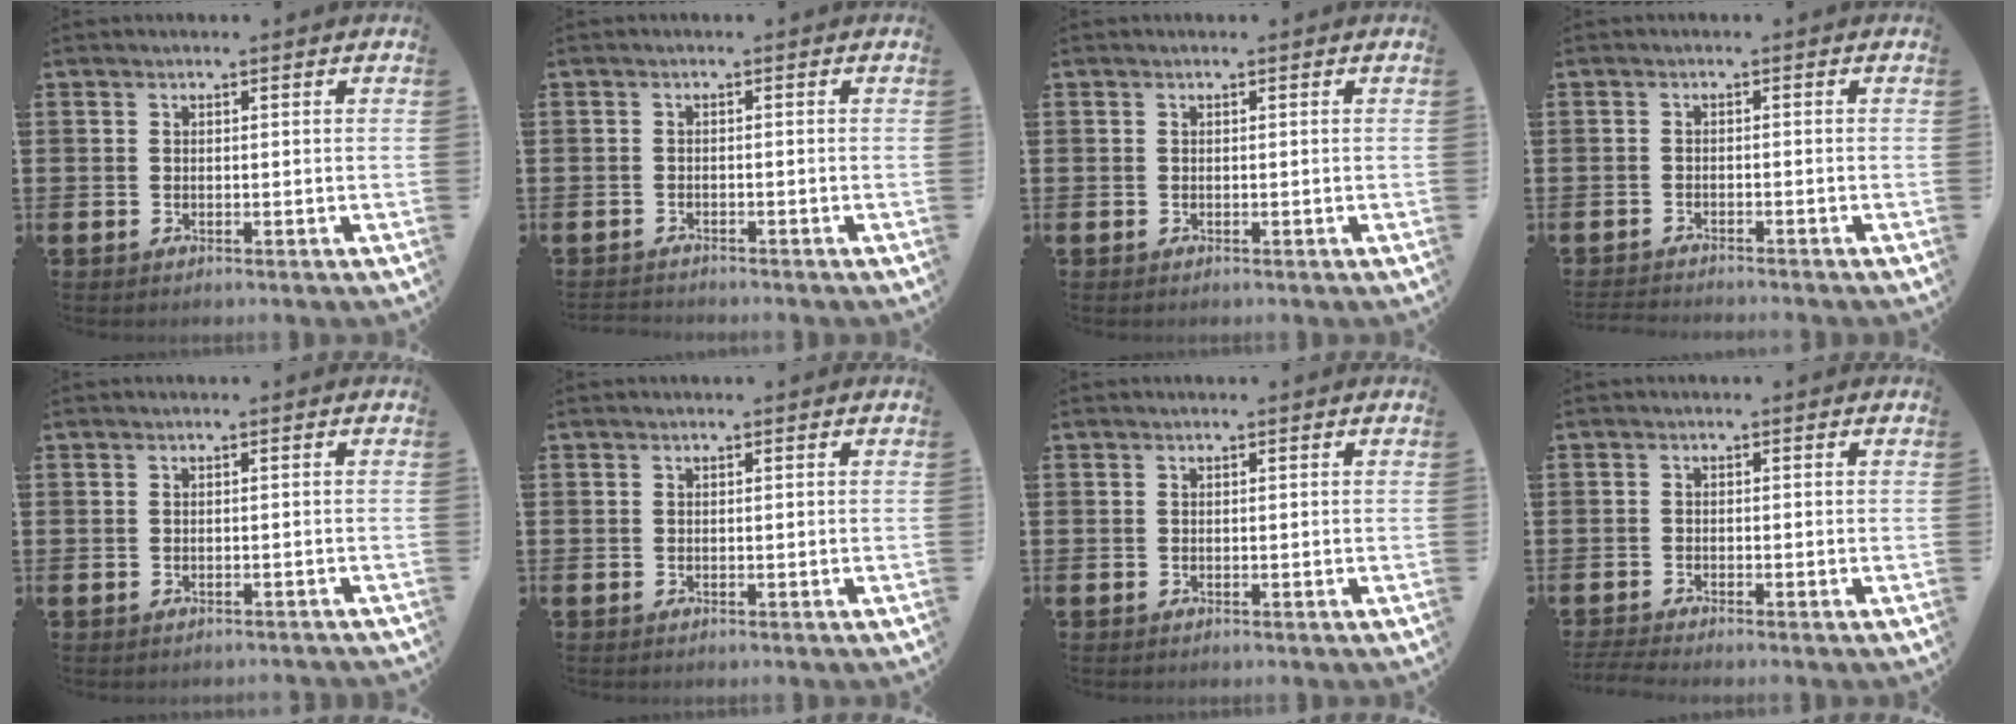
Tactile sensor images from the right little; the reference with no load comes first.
{"total": 0.9, "force": [-0.9, 0.0, 0.0], "torque": [-0.003, 0.000, -0.019]}
{"total": 0.0}
{"total": 1.1, "force": [-1.0, -0.2, 0.1], "torque": [-0.002, 0.001, -0.021]}
{"total": 0.0}
{"total": 0.0}
{"total": 0.0}
{"total": 1.2, "force": [-1.1, 0.0, 0.6], "torque": [-0.009, -0.001, -0.021]}